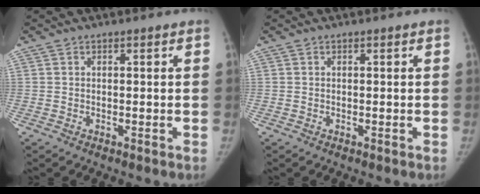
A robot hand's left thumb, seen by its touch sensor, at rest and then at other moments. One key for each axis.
{"total": 0.0}